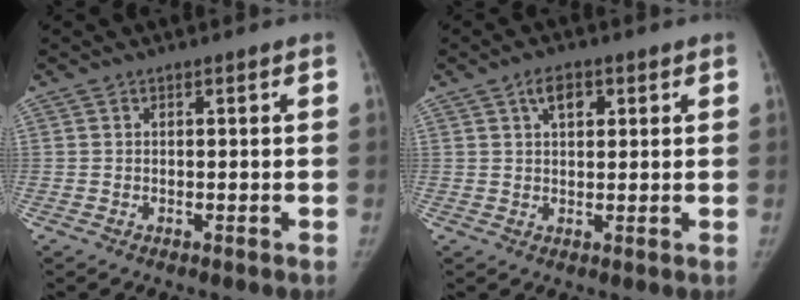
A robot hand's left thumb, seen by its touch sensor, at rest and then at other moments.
{"total": 4.1, "force": [1.9, 2.4, 2.8], "torque": [-0.035, -0.001, 0.030]}